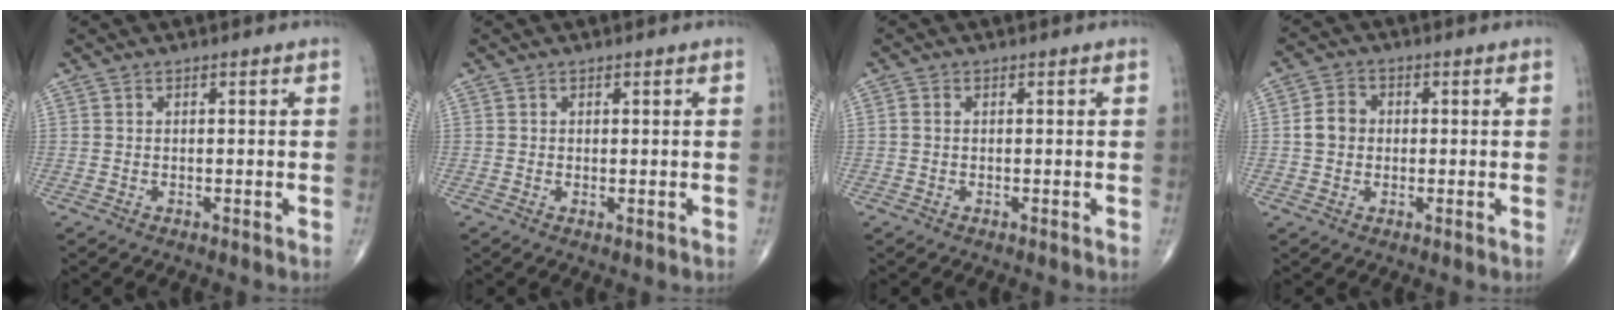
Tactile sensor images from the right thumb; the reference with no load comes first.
{"total": 0.6, "force": [0.0, 0.3, 0.5], "torque": [-0.012, -0.003, 0.000]}
{"total": 0.9, "force": [0.0, 0.7, 0.6], "torque": [-0.010, 0.000, -0.003]}
{"total": 4.7, "force": [0.0, 4.0, 2.4], "torque": [-0.036, 0.011, -0.007]}